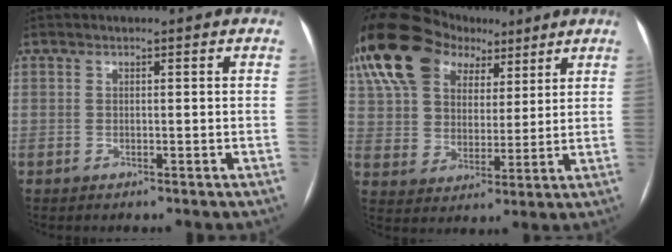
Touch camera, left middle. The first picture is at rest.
{"total": 21.0, "force": [12.1, 13.6, 10.5], "torque": [-0.242, 0.084, 0.218]}